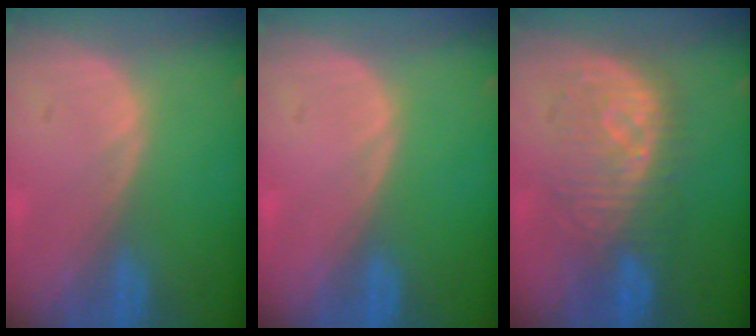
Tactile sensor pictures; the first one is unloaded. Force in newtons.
{"total": 0.0}
{"total": 8.4, "press": 8.4, "slide": 1.0}